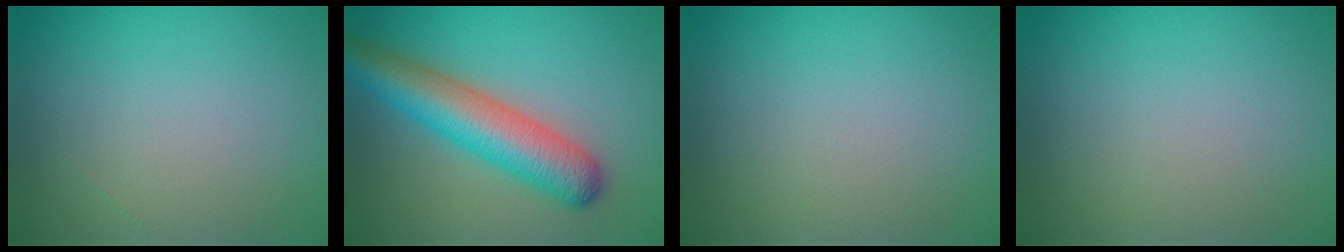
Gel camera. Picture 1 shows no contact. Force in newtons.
{"total": 7.1, "press": 7.1, "slide": 0.2}
{"total": 0.0}
{"total": 0.0}